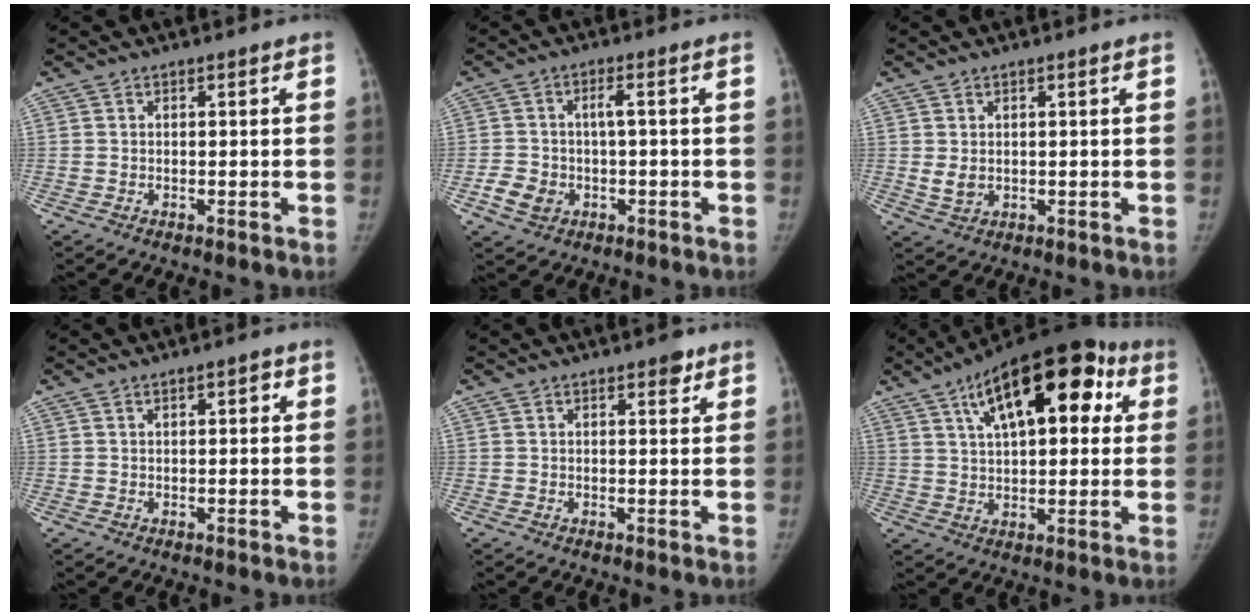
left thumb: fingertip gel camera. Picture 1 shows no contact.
{"total": 5.5, "force": [-1.6, 3.4, 4.0], "torque": [-0.072, 0.018, -0.021]}
{"total": 2.6, "force": [0.1, 1.9, 1.6], "torque": [-0.022, -0.006, 0.009]}
{"total": 1.8, "force": [0.6, 1.0, 1.4], "torque": [-0.013, 0.003, 0.005]}
{"total": 2.1, "force": [1.3, 1.1, 1.2], "torque": [-0.002, -0.005, 0.014]}
{"total": 20.9, "force": [7.9, 10.0, 16.6], "torque": [-0.220, 0.021, 0.118]}